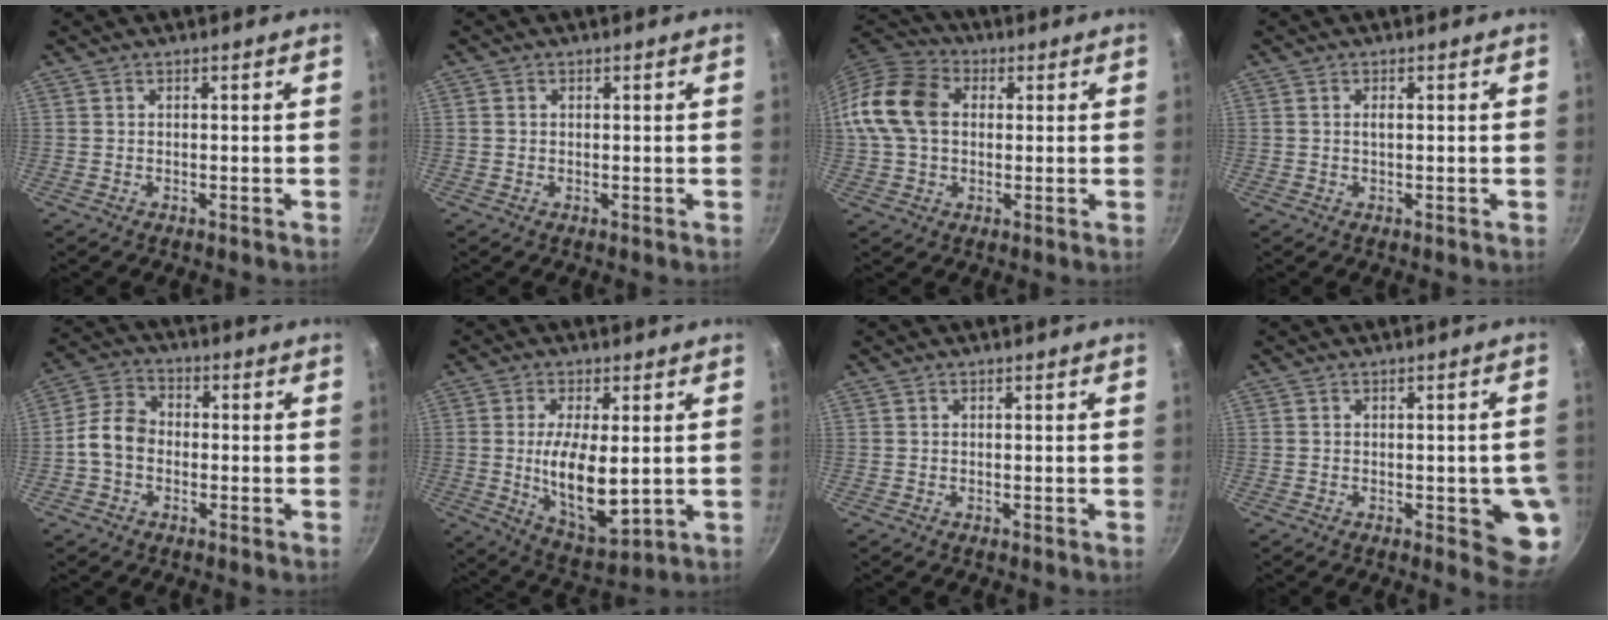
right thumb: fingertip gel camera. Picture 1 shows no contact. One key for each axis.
{"total": 0.9, "fx": 0.2, "fy": 0.8, "fz": 0.4, "tx": -0.007, "ty": 0.004, "tz": 0.002}
{"total": 13.5, "fx": 1.6, "fy": 10.0, "fz": 9.0, "tx": -0.155, "ty": 0.023, "tz": 0.014}
{"total": 1.0, "fx": 0.1, "fy": 0.4, "fz": 0.9, "tx": -0.017, "ty": 0.001, "tz": 0.002}
{"total": 7.1, "fx": -1.3, "fy": 5.4, "fz": 4.4, "tx": -0.066, "ty": 0.027, "tz": -0.043}
{"total": 12.9, "fx": 0.2, "fy": 5.2, "fz": 11.8, "tx": -0.206, "ty": -0.019, "tz": 0.014}
{"total": 0.0}
{"total": 8.3, "fx": -1.7, "fy": 3.1, "fz": 7.5, "tx": -0.055, "ty": 0.003, "tz": -0.018}